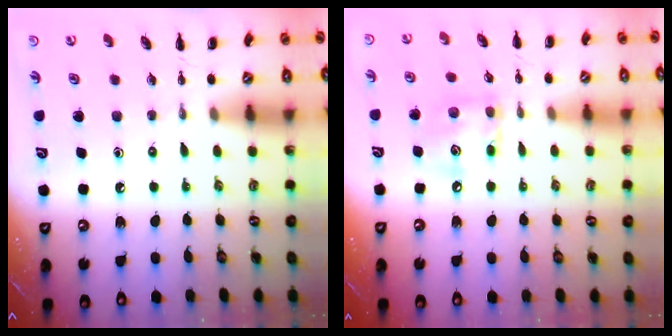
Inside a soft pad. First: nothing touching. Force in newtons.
{"total": 8.4, "press": 8.4, "slide": 0.5}